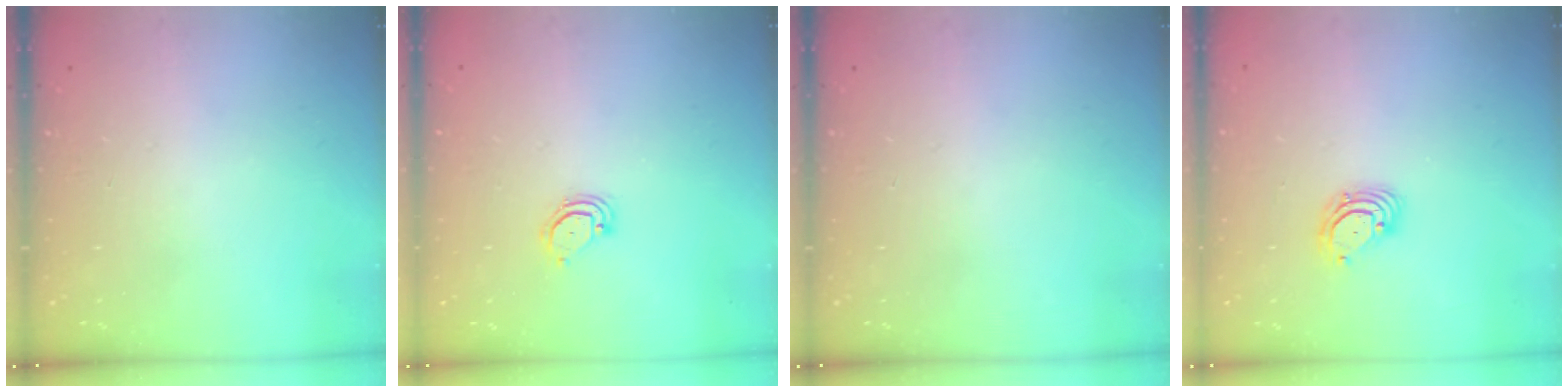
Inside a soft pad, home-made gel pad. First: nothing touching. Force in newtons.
{"total": 3.4, "press": 3.4, "slide": 0.2}
{"total": 0.0}
{"total": 3.9, "press": 3.9, "slide": 0.2}